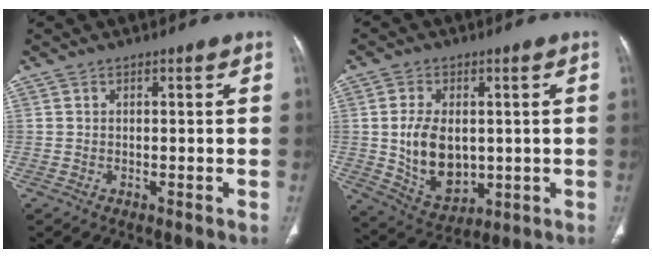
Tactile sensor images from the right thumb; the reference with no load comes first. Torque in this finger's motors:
{"motor_torque": [-0.22, 1.07, 0.63, 0.94, 0.29]}